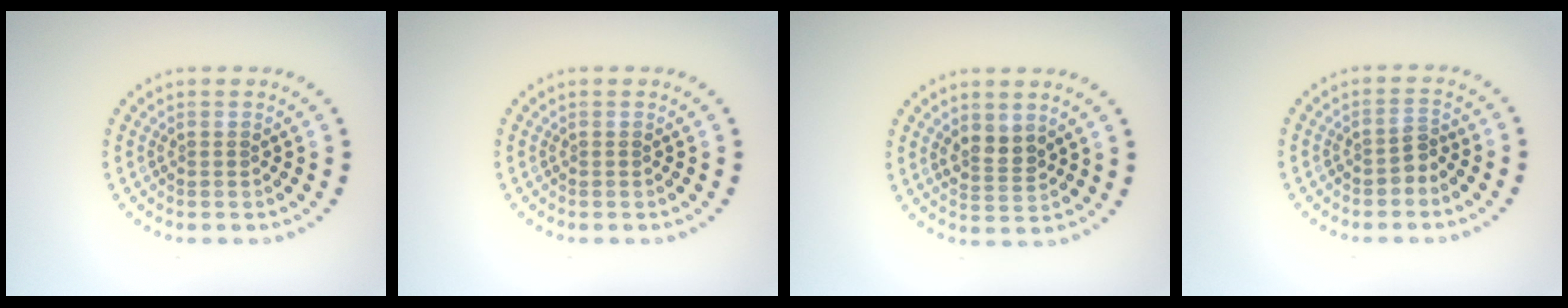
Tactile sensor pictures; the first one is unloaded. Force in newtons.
{"total": 0.0}
{"total": 2.4, "press": 2.2, "slide": 1.0}
{"total": 1.4, "press": 1.2, "slide": 0.6}